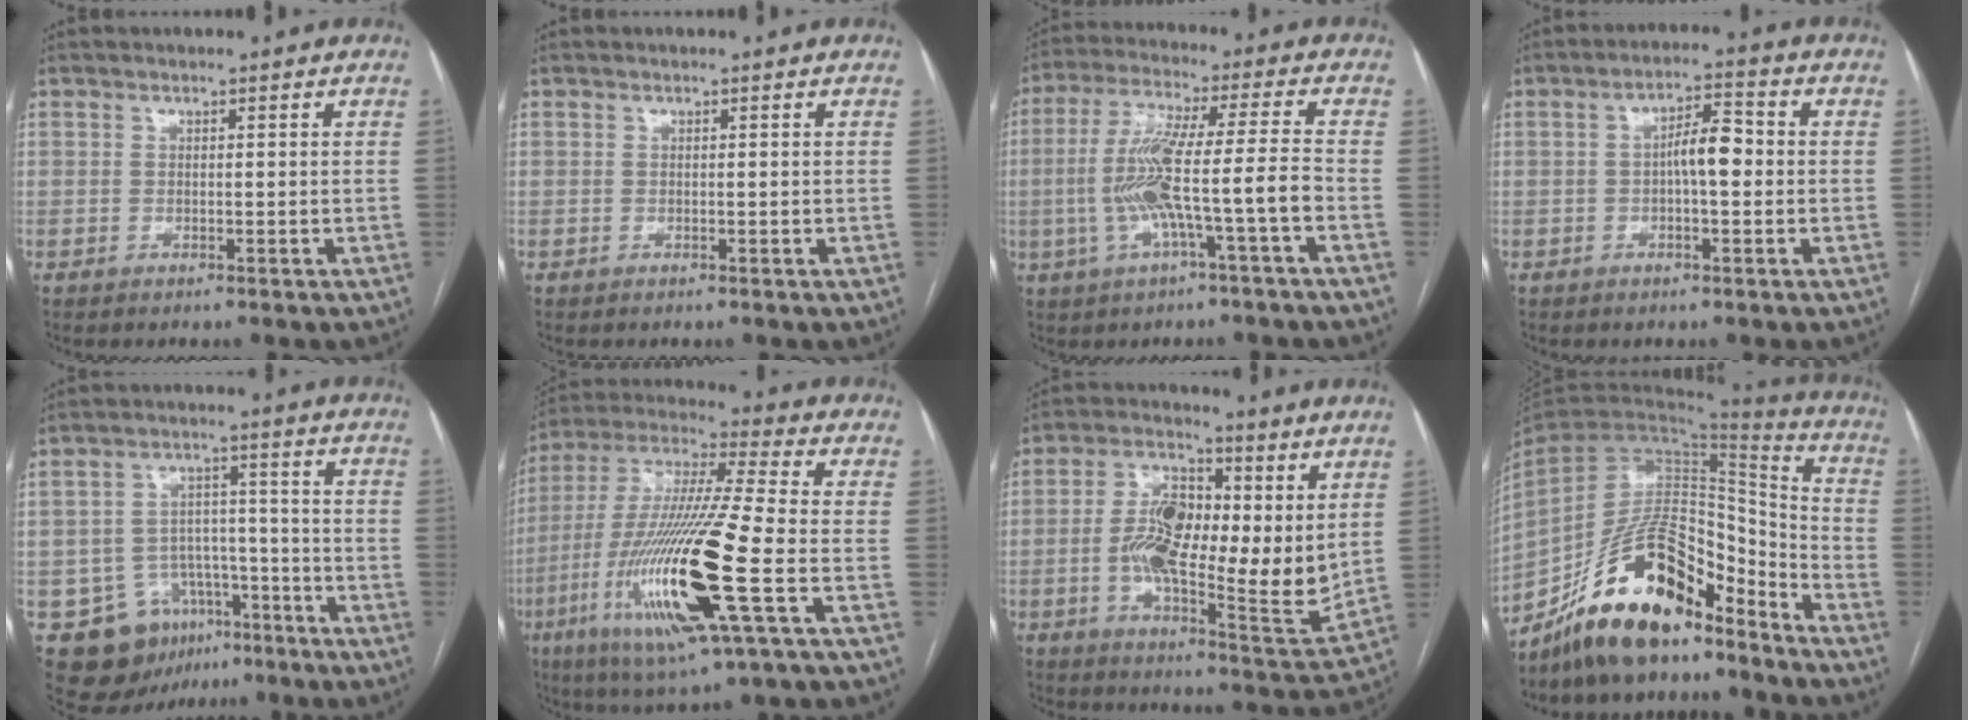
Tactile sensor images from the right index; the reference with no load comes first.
{"total": 0.0}
{"total": 11.3, "force": [-2.9, -0.1, 10.9], "torque": [-0.220, 0.017, -0.052]}
{"total": 5.3, "force": [-0.3, 1.5, 5.1], "torque": [-0.086, 0.018, -0.007]}
{"total": 12.3, "force": [-6.7, 9.3, 4.6], "torque": [-0.072, 0.034, -0.092]}
{"total": 22.7, "force": [-6.7, 1.6, 21.6], "torque": [-0.465, -0.033, -0.126]}
{"total": 16.4, "force": [1.7, 5.9, 15.2], "torque": [-0.262, -0.004, 0.027]}
{"total": 18.0, "force": [-13.7, 6.1, 10.0], "torque": [-0.180, 0.038, -0.238]}